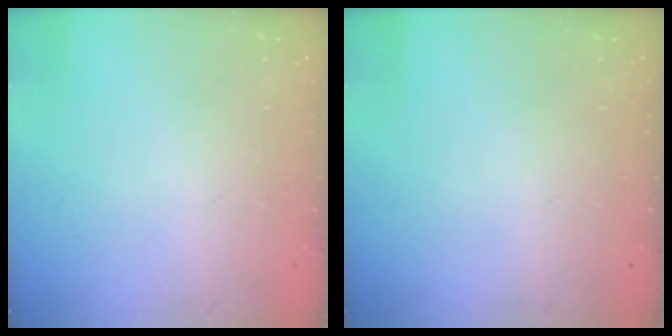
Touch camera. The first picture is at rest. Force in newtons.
{"total": 0.0}